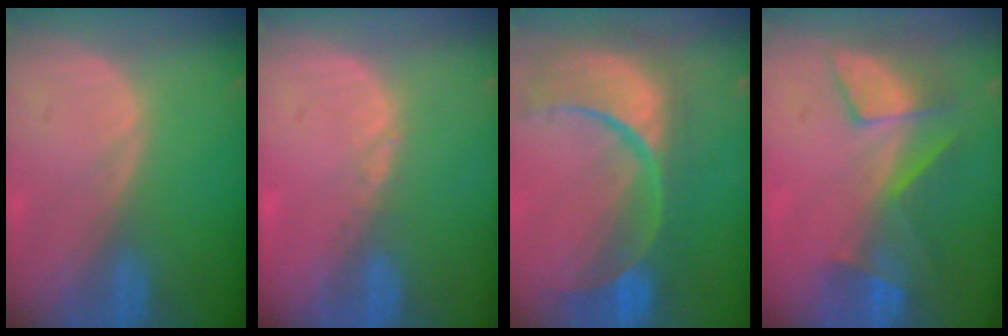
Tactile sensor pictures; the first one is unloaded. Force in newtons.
{"total": 0.6, "press": 0.5, "slide": 0.3}
{"total": 13.7, "press": 10.8, "slide": 8.3}
{"total": 8.3, "press": 7.2, "slide": 4.1}